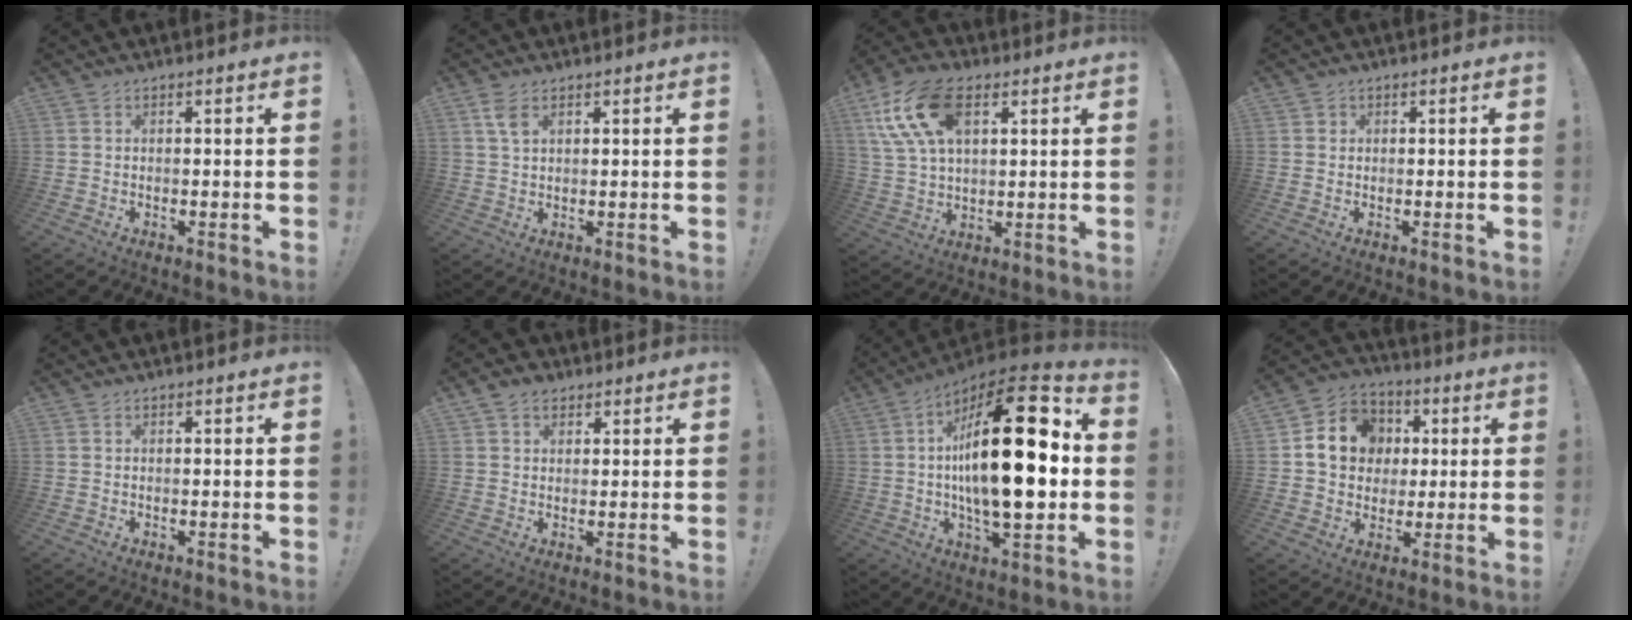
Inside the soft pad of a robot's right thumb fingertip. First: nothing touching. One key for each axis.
{"total": 4.1, "fx": 2.1, "fy": 2.0, "fz": 2.9, "tx": -0.053, "ty": -0.003, "tz": 0.038}
{"total": 16.5, "fx": 6.7, "fy": 9.4, "fz": 11.8, "tx": -0.229, "ty": -0.010, "tz": 0.123}
{"total": 1.0, "fx": 0.3, "fy": 0.9, "fz": 0.2, "tx": 0.005, "ty": 0.000, "tz": 0.005}
{"total": 0.0}
{"total": 4.2, "fx": 2.2, "fy": 3.1, "fz": 1.6, "tx": -0.026, "ty": -0.003, "tz": 0.043}
{"total": 28.7, "fx": 1.8, "fy": 10.1, "fz": 26.8, "tx": -0.437, "ty": -0.014, "tz": 0.016}
{"total": 13.5, "fx": 2.3, "fy": 12.0, "fz": 5.8, "tx": -0.070, "ty": 0.006, "tz": 0.050}